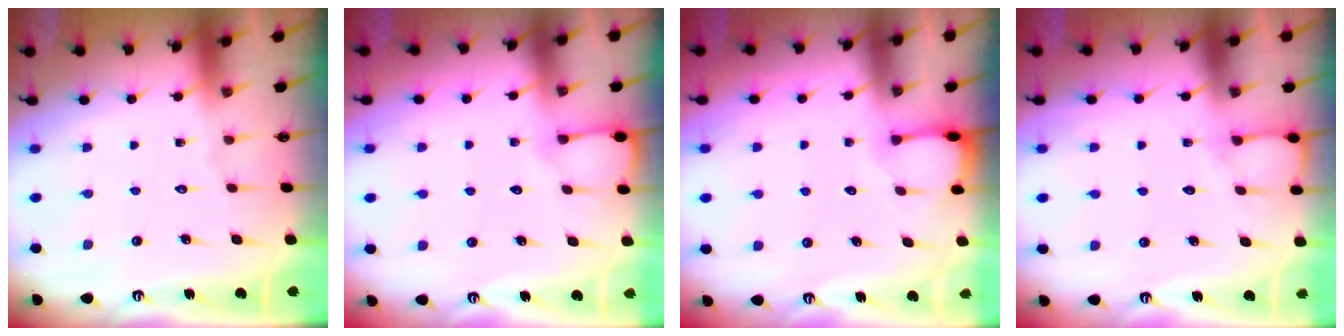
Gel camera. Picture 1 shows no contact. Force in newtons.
{"total": 4.5, "press": 4.5, "slide": 0.6}
{"total": 2.7, "press": 2.7, "slide": 0.4}
{"total": 5.2, "press": 5.1, "slide": 0.5}